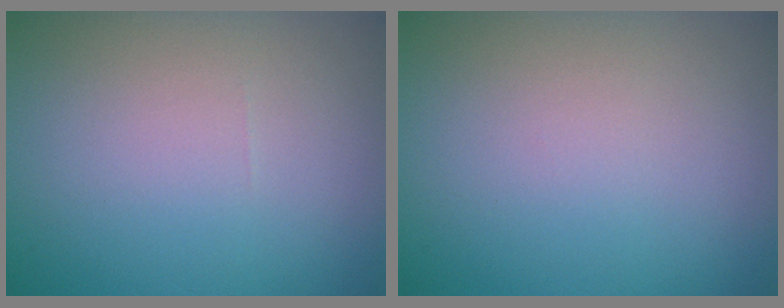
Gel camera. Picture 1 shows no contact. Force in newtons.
{"total": 0.0}